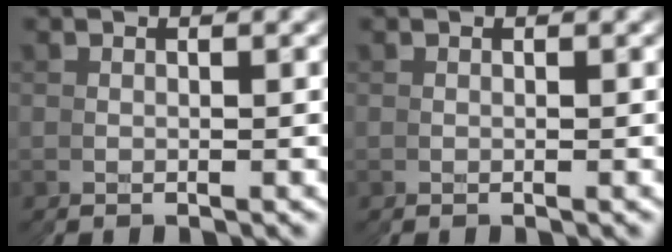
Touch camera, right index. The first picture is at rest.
{"total": 0.0}